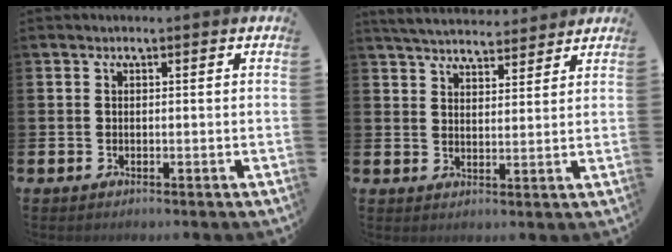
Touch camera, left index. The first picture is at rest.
{"total": 4.3, "force": [4.2, 1.0, 0.6], "torque": [-0.022, -0.017, 0.077]}